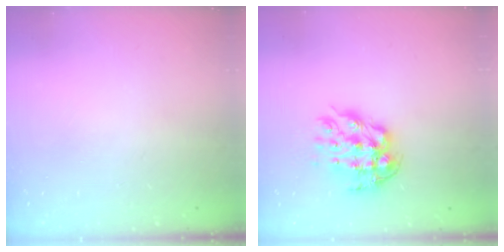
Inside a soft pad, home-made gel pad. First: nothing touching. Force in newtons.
{"total": 12.3, "press": 12.3, "slide": 1.2}